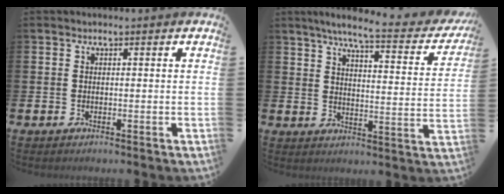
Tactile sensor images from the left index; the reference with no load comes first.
{"total": 6.4, "force": [5.3, 0.5, 3.5], "torque": [-0.078, -0.039, 0.081]}